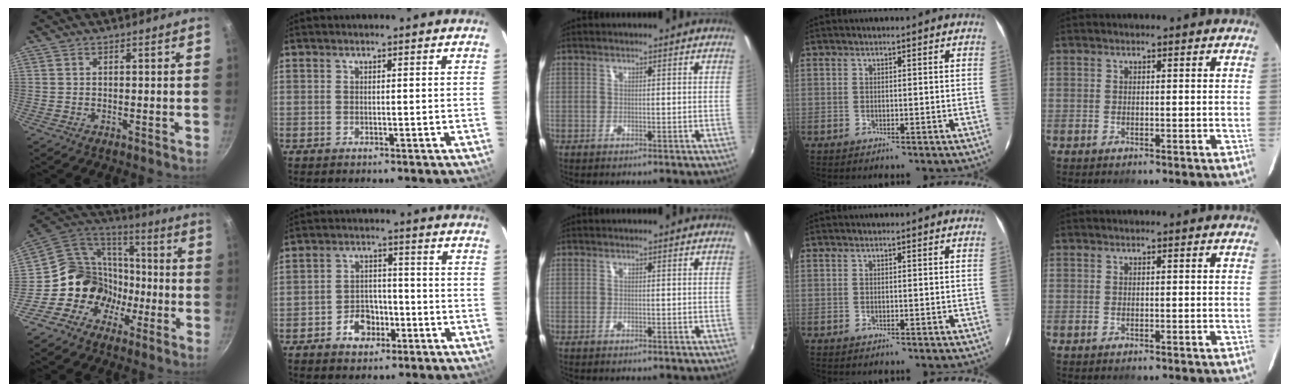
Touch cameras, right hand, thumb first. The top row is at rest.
{"thumb": {"total": 14.5, "force": [-5.4, 12.7, 4.8], "torque": [-0.017, 0.067, -0.107]}, "index": {"total": 6.3, "force": [-3.4, 4.6, 2.8], "torque": [-0.063, 0.018, -0.045]}}